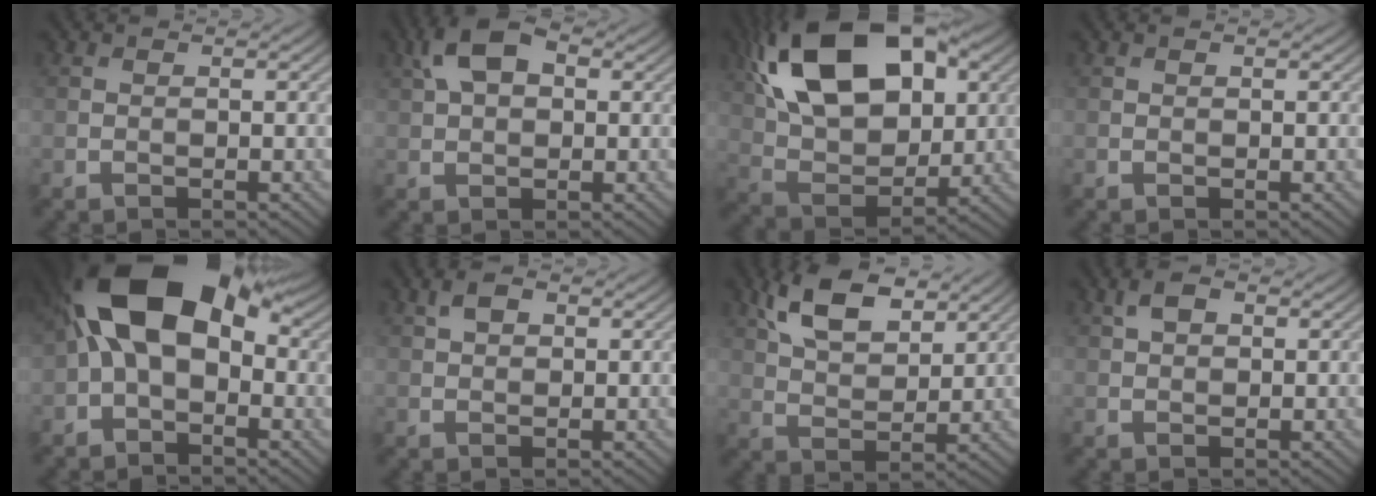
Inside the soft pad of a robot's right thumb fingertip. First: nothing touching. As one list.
[{"total": 7.0, "force": [2.6, 4.0, 5.2], "torque": [-0.110, 0.017, 0.039]}, {"total": 19.0, "force": [7.6, 10.8, 13.6], "torque": [-0.261, 0.033, 0.113]}, {"total": 0.0}, {"total": 15.2, "force": [2.3, 9.1, 12.0], "torque": [-0.207, 0.020, 0.020]}, {"total": 2.6, "force": [1.3, 1.6, 1.7], "torque": [-0.038, 0.004, 0.023]}, {"total": 9.6, "force": [5.5, 4.7, 6.4], "torque": [-0.141, 0.006, 0.107]}, {"total": 3.0, "force": [1.3, 1.7, 2.0], "torque": [-0.045, 0.004, 0.023]}]